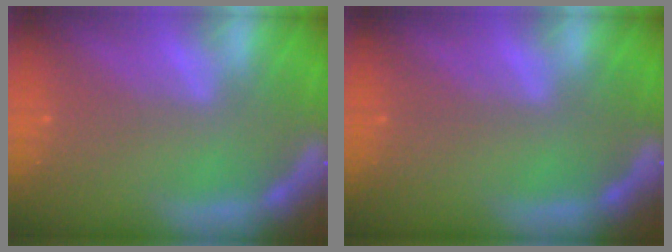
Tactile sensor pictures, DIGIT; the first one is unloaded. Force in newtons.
{"total": 0.0}